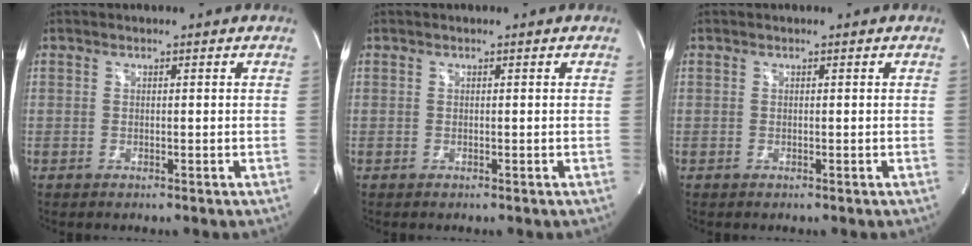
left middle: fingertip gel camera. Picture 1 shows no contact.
{"total": 0.0}
{"total": 0.0}